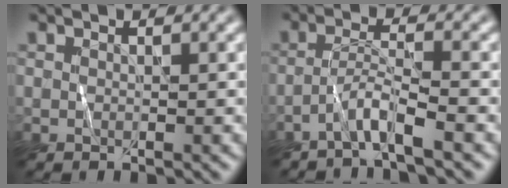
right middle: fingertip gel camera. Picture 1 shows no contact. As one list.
[{"total": 2.8, "force": [-1.9, -0.1, 2.0], "torque": [-0.036, 0.012, -0.045]}]